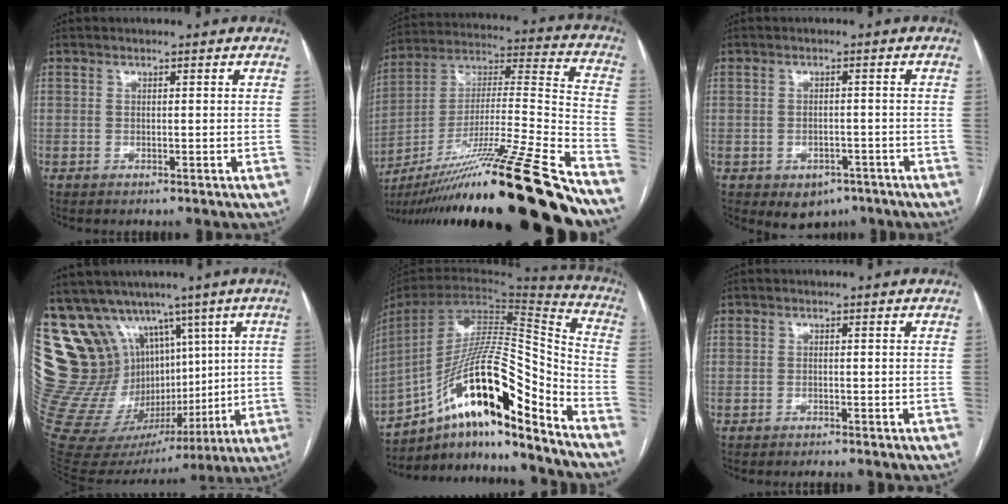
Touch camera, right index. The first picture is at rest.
{"total": 30.1, "force": [-21.7, -0.2, 20.8], "torque": [-0.301, -0.027, -0.375]}
{"total": 4.9, "force": [-2.9, 3.4, 1.9], "torque": [-0.022, 0.004, -0.030]}
{"total": 24.1, "force": [8.8, 18.1, 13.2], "torque": [-0.254, 0.079, 0.188]}
{"total": 24.0, "force": [-14.5, 3.4, 18.8], "torque": [-0.329, 0.011, -0.248]}
{"total": 1.0, "force": [-0.9, 0.1, 0.3], "torque": [-0.009, -0.003, -0.012]}